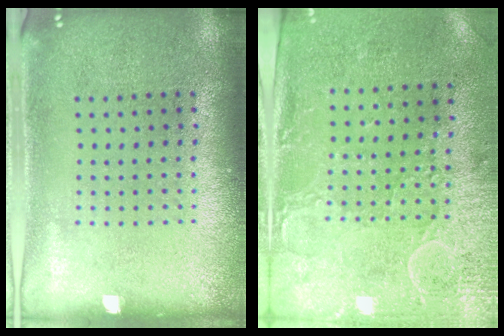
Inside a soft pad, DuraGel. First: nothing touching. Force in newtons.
{"total": 2.9, "press": 2.4, "slide": 1.7}